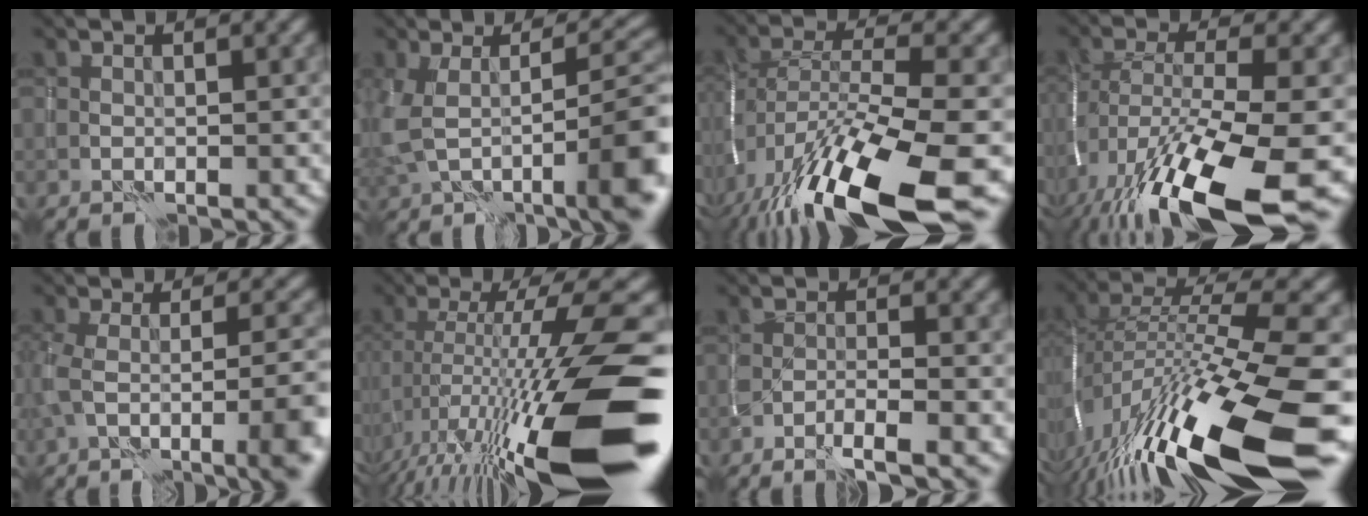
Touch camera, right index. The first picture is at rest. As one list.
[{"total": 9.0, "force": [-1.0, 3.5, 8.3], "torque": [-0.138, -0.004, -0.012]}, {"total": 16.3, "force": [-9.1, 4.5, 12.7], "torque": [-0.262, -0.018, -0.150]}, {"total": 16.2, "force": [-9.3, 4.3, 12.6], "torque": [-0.268, -0.025, -0.152]}, {"total": 8.7, "force": [-2.6, 2.9, 7.8], "torque": [-0.121, -0.011, -0.040]}, {"total": 17.4, "force": [-6.2, 3.3, 15.9], "torque": [-0.256, 0.009, -0.102]}, {"total": 2.7, "force": [-1.8, 0.3, 2.0], "torque": [-0.029, 0.004, -0.040]}, {"total": 16.8, "force": [-8.0, 4.4, 14.1], "torque": [-0.260, 0.004, -0.135]}]